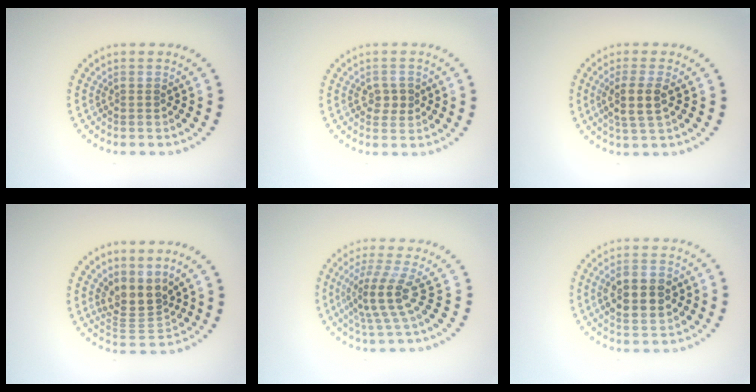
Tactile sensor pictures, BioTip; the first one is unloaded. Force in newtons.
{"total": 1.8, "press": 1.8, "slide": 0.4}
{"total": 2.9, "press": 2.5, "slide": 1.4}
{"total": 3.5, "press": 2.6, "slide": 2.3}
{"total": 3.9, "press": 3.0, "slide": 2.5}
{"total": 5.1, "press": 5.1, "slide": 0.4}